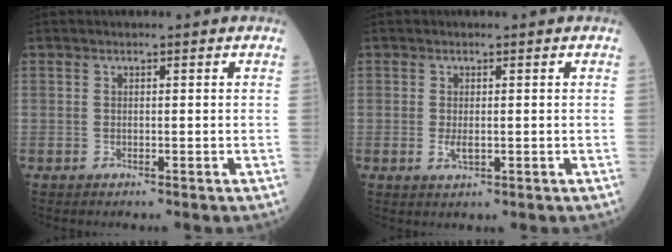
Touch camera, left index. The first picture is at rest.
{"total": 1.6, "force": [-0.2, 0.7, 1.5], "torque": [-0.031, -0.006, 0.001]}